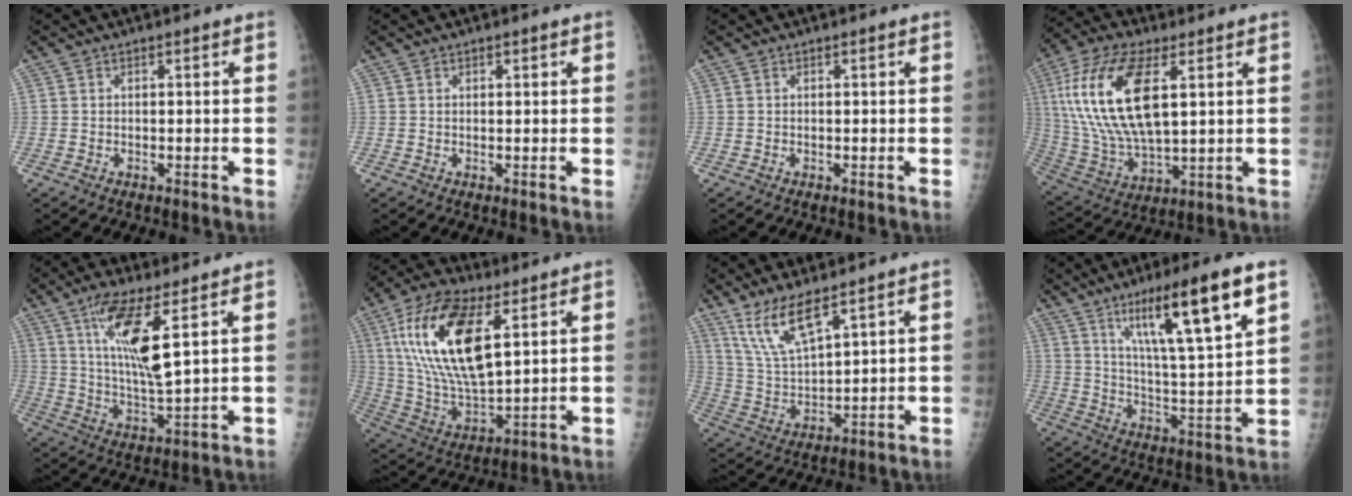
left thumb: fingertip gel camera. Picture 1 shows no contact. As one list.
[{"total": 1.0, "force": [0.6, 0.6, 0.6], "torque": [-0.004, -0.002, 0.007]}, {"total": 0.0}, {"total": 20.6, "force": [5.6, 9.3, 17.5], "torque": [-0.359, -0.013, 0.107]}, {"total": 12.6, "force": [5.6, 2.7, 11.0], "torque": [-0.217, -0.037, 0.110]}, {"total": 21.0, "force": [7.7, 9.0, 17.4], "torque": [-0.327, -0.024, 0.145]}, {"total": 10.4, "force": [7.2, 2.7, 7.0], "torque": [-0.139, -0.035, 0.159]}, {"total": 19.0, "force": [10.1, 2.6, 15.9], "torque": [-0.250, -0.040, 0.171]}]